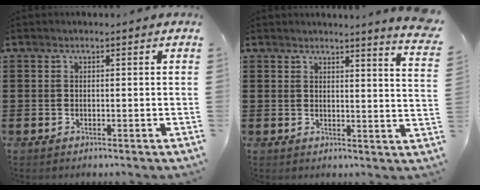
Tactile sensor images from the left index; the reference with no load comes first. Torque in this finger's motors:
{"motor_torque": [2.14, 0.00, 0.16, 0.07]}